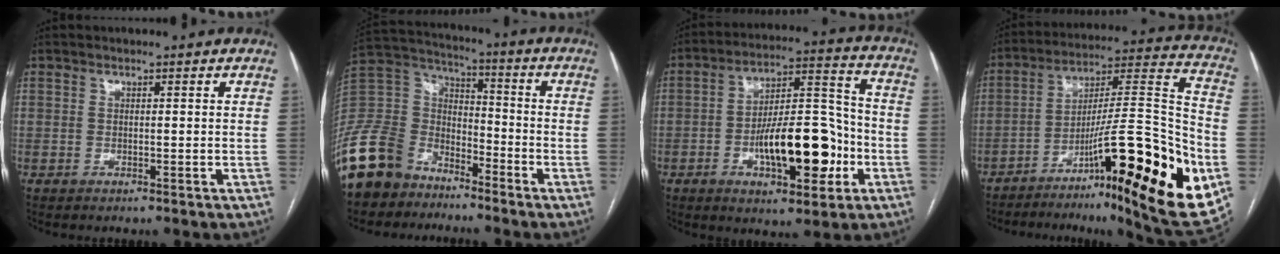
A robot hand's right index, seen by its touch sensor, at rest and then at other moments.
{"total": 14.6, "force": [-10.9, 8.6, 4.4], "torque": [-0.112, 0.034, -0.212]}
{"total": 16.0, "force": [-4.9, 5.5, 14.2], "torque": [-0.228, 0.022, -0.071]}
{"total": 28.6, "force": [-11.0, 3.4, 26.2], "torque": [-0.337, 0.007, -0.163]}